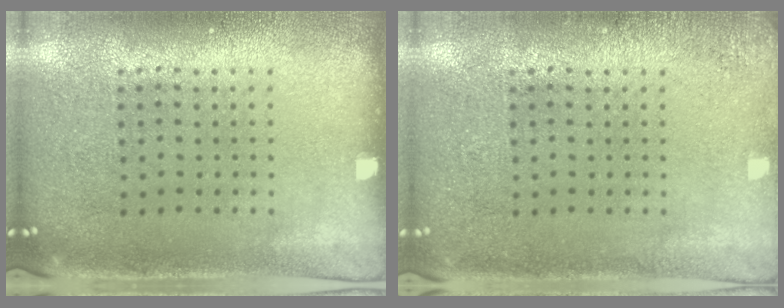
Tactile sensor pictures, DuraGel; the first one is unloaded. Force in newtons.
{"total": 1.3, "press": 1.3, "slide": 0.2}